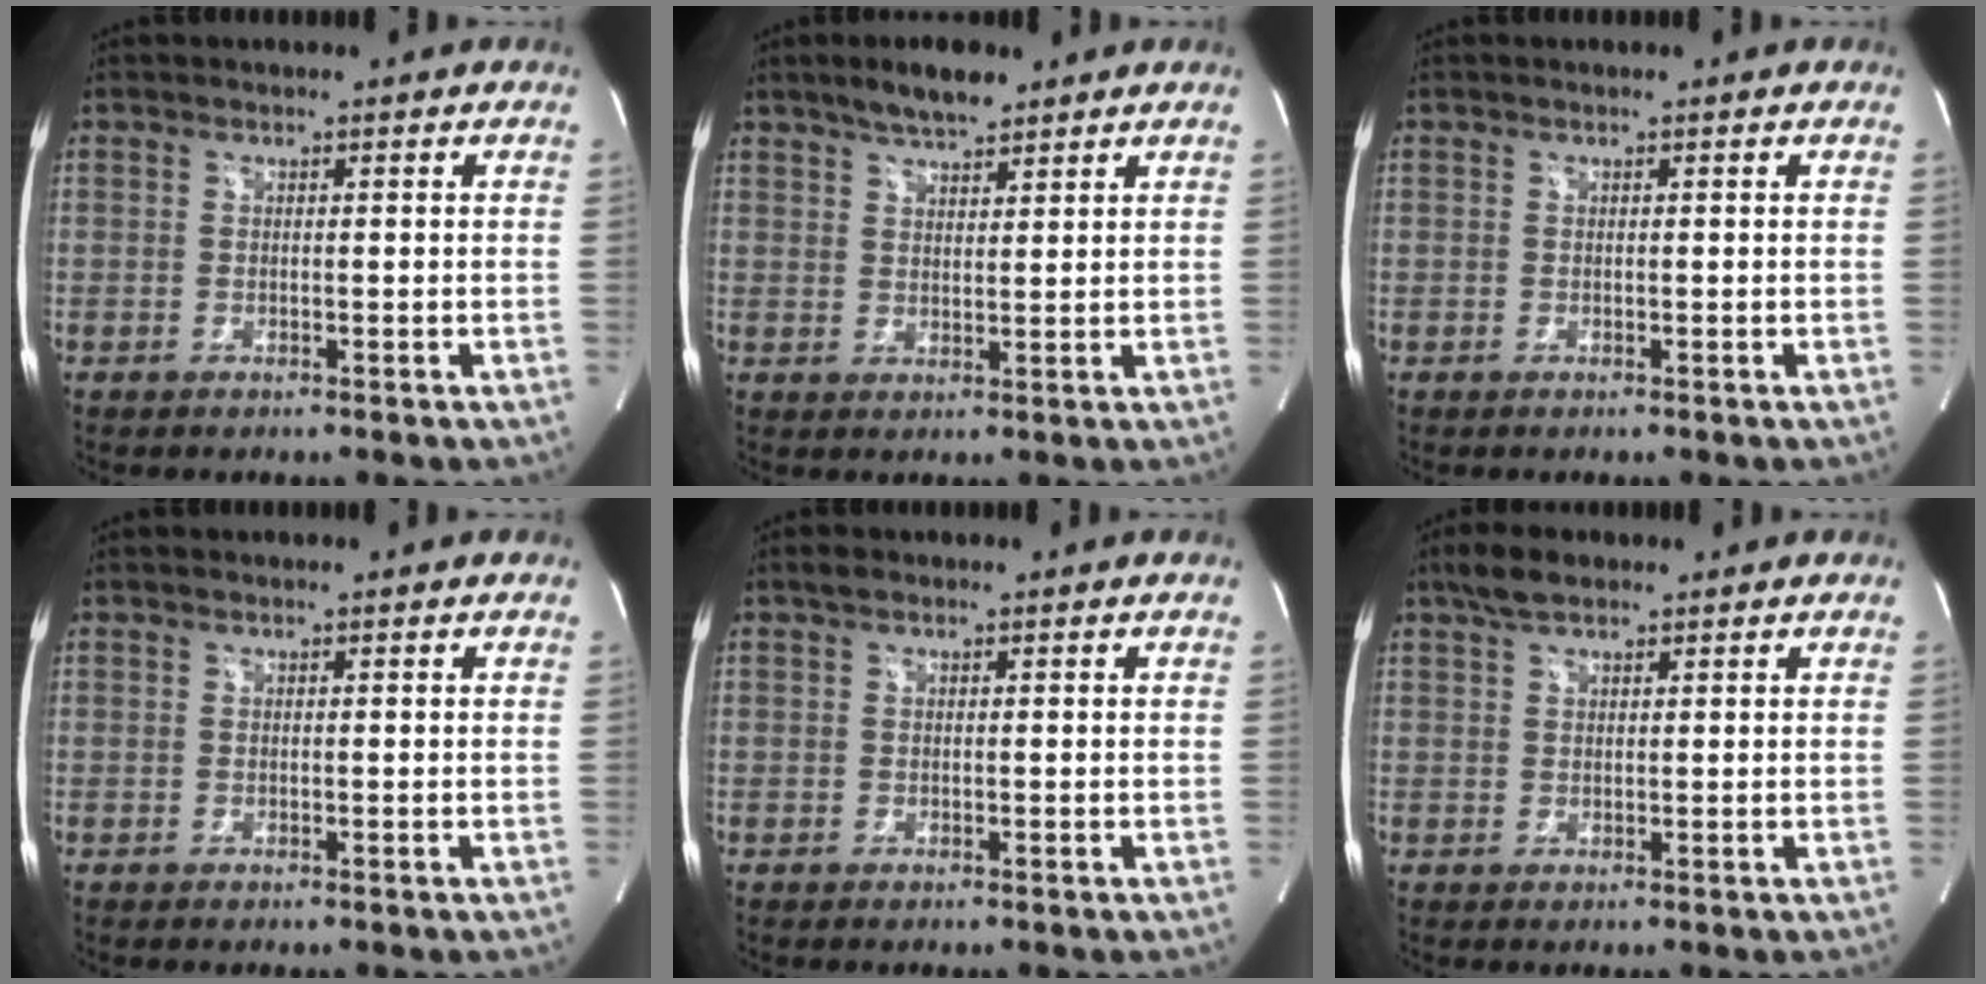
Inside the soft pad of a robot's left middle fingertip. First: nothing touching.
{"total": 5.7, "force": [4.5, 1.4, 3.2], "torque": [-0.064, 0.007, 0.078]}
{"total": 0.0}
{"total": 0.0}
{"total": 0.9, "force": [0.6, 0.5, 0.4], "torque": [-0.011, 0.010, 0.010]}
{"total": 3.6, "force": [2.7, 1.4, 2.0], "torque": [-0.051, 0.012, 0.052]}